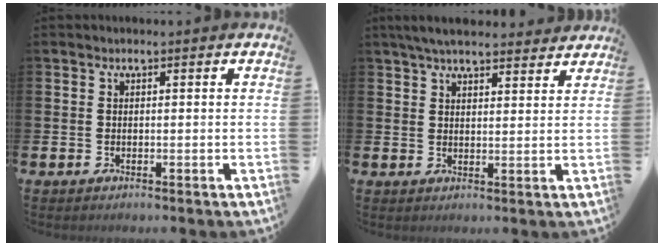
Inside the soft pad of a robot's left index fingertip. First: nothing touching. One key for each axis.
{"total": 5.0, "fx": 4.6, "fy": 0.9, "fz": 1.5, "tx": -0.040, "ty": -0.013, "tz": 0.086}